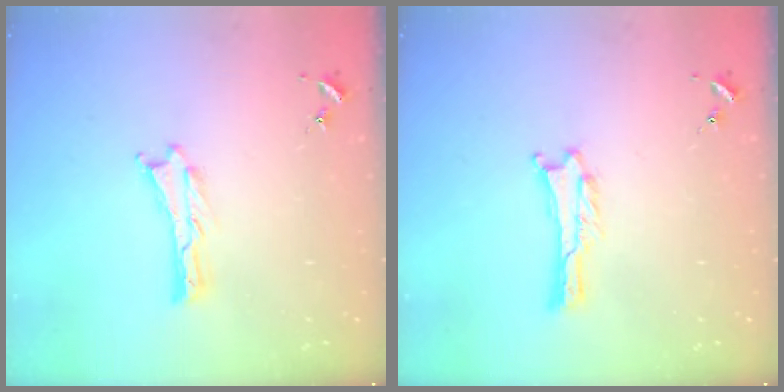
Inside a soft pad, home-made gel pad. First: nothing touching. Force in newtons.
{"total": 0.5, "press": 0.5, "slide": 0.1}